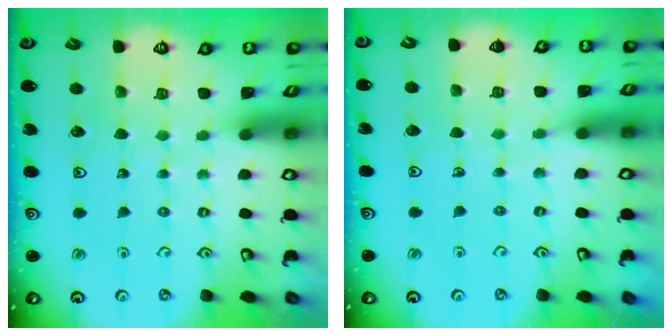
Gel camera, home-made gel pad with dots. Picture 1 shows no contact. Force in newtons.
{"total": 2.7, "press": 2.6, "slide": 0.5}